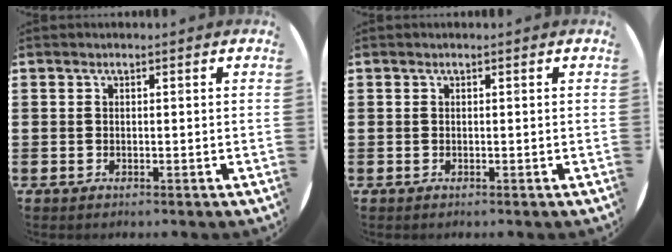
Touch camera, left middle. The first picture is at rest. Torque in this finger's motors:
{"motor_torque": [-0.02, 0.00, 0.00, 0.01]}